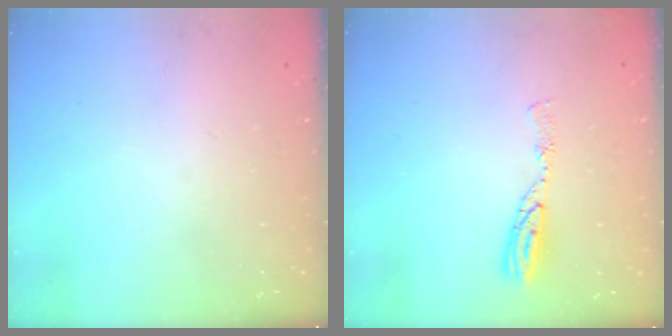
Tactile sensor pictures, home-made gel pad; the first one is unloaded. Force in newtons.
{"total": 6.8, "press": 6.8, "slide": 0.6}